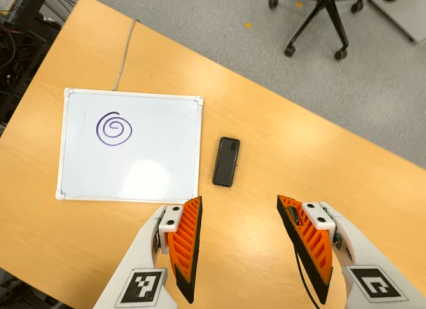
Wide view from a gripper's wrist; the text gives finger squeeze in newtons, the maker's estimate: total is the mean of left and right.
{"total": 0.0}